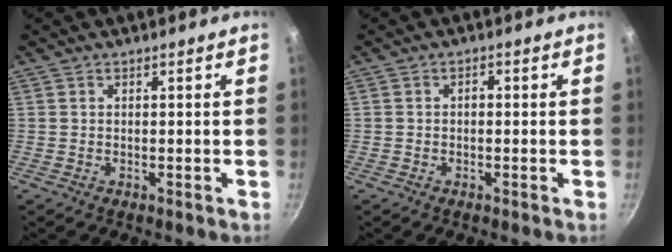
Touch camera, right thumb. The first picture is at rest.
{"total": 1.1, "force": [-0.3, 0.8, 0.8], "torque": [-0.012, 0.008, -0.005]}